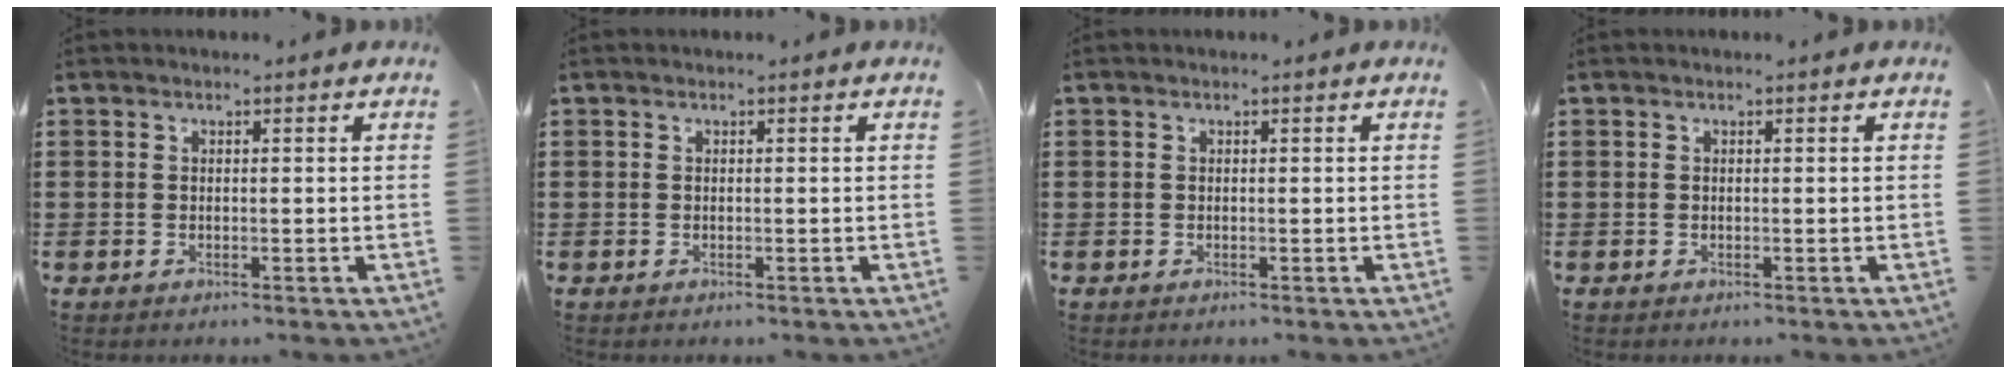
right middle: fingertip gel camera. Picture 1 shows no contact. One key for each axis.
{"total": 0.0}
{"total": 0.0}
{"total": 0.0}